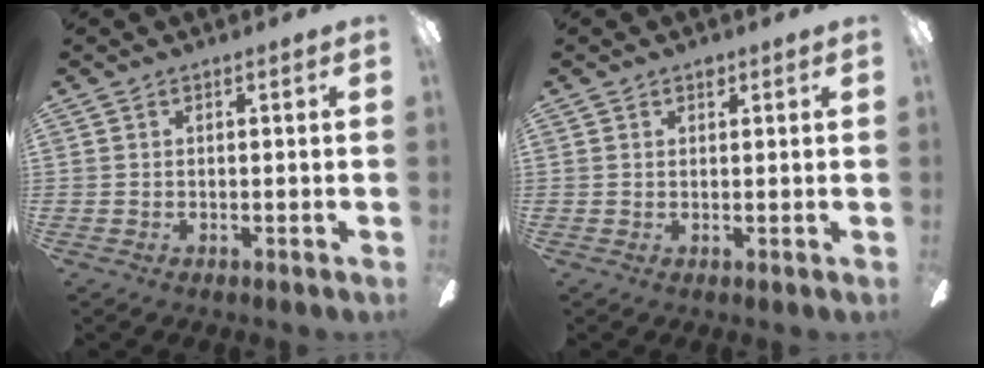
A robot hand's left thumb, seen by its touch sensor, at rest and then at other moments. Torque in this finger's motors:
{"motor_torque": [0.14, -0.02, 0.62, -0.13, 0.00]}